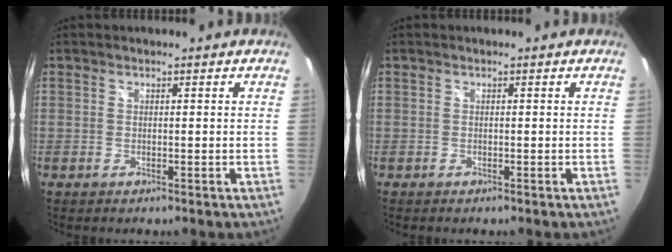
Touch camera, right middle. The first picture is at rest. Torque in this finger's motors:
{"motor_torque": [-0.24, 0.14, 0.03, 0.00]}